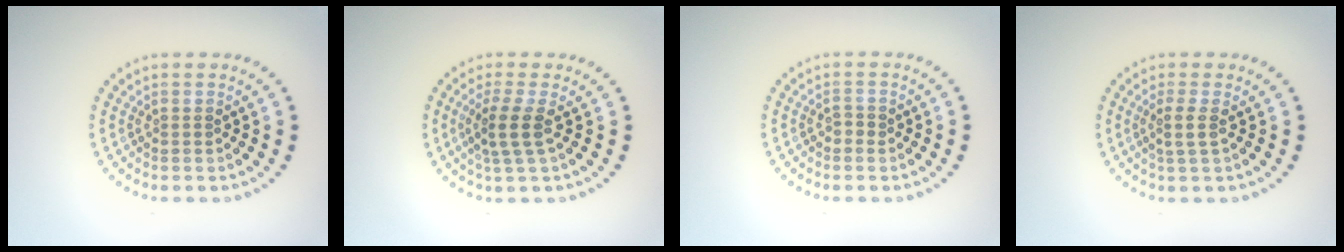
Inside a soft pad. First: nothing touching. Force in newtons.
{"total": 2.7, "press": 2.1, "slide": 1.6}
{"total": 0.9, "press": 0.9, "slide": 0.3}
{"total": 1.6, "press": 1.2, "slide": 1.0}